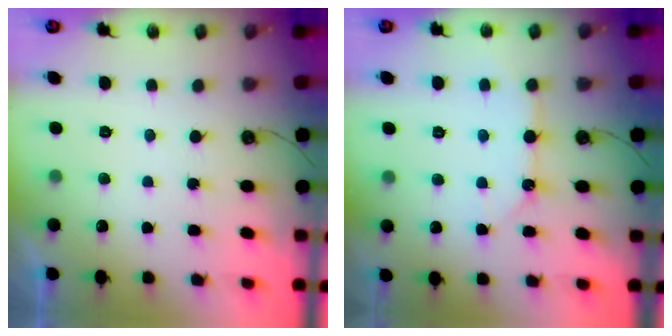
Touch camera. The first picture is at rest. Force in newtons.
{"total": 9.7, "press": 9.7, "slide": 0.2}